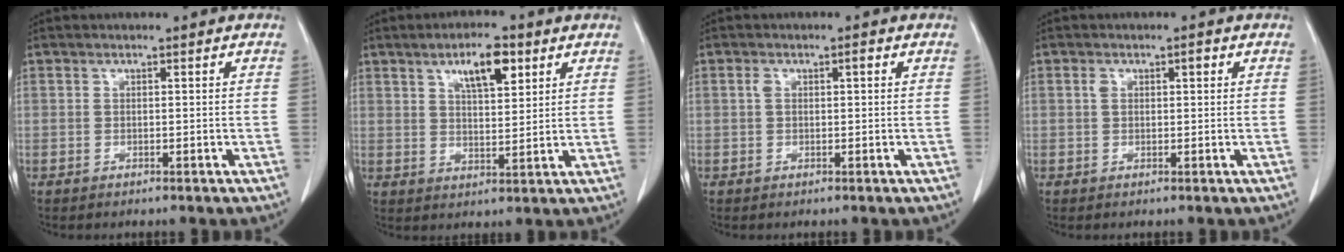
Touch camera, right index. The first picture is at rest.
{"total": 7.2, "force": [3.8, 2.2, 5.7], "torque": [-0.097, 0.004, 0.064]}
{"total": 2.1, "force": [0.6, 1.0, 1.7], "torque": [-0.035, 0.017, 0.012]}
{"total": 2.3, "force": [0.8, 1.2, 1.8], "torque": [-0.033, 0.016, 0.015]}